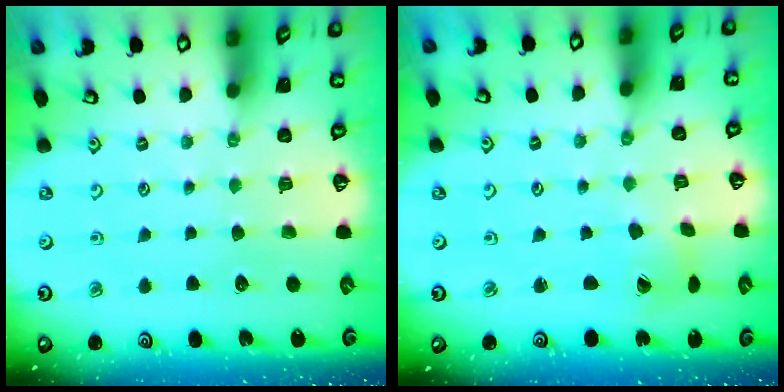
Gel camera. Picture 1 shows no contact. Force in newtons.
{"total": 2.0, "press": 2.0, "slide": 0.4}